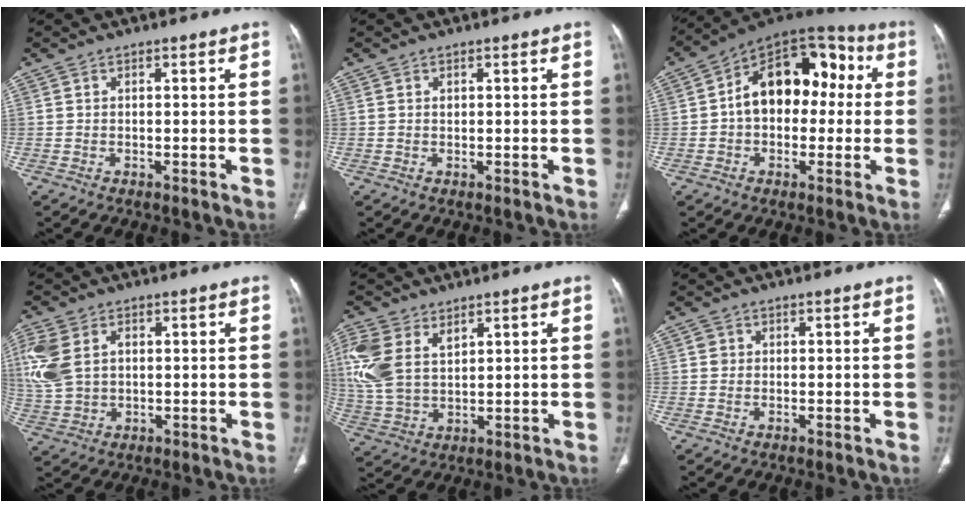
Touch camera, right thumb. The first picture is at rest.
{"total": 0.5, "force": [0.3, 0.4, 0.3], "torque": [-0.004, 0.002, 0.006]}
{"total": 17.6, "force": [1.6, 11.5, 13.2], "torque": [-0.154, 0.053, 0.014]}
{"total": 10.5, "force": [2.4, 7.3, 7.1], "torque": [-0.172, 0.008, 0.056]}
{"total": 12.5, "force": [5.1, 7.8, 8.2], "torque": [-0.192, -0.009, 0.114]}
{"total": 1.3, "force": [0.2, 1.2, 0.2], "torque": [0.003, 0.002, 0.003]}